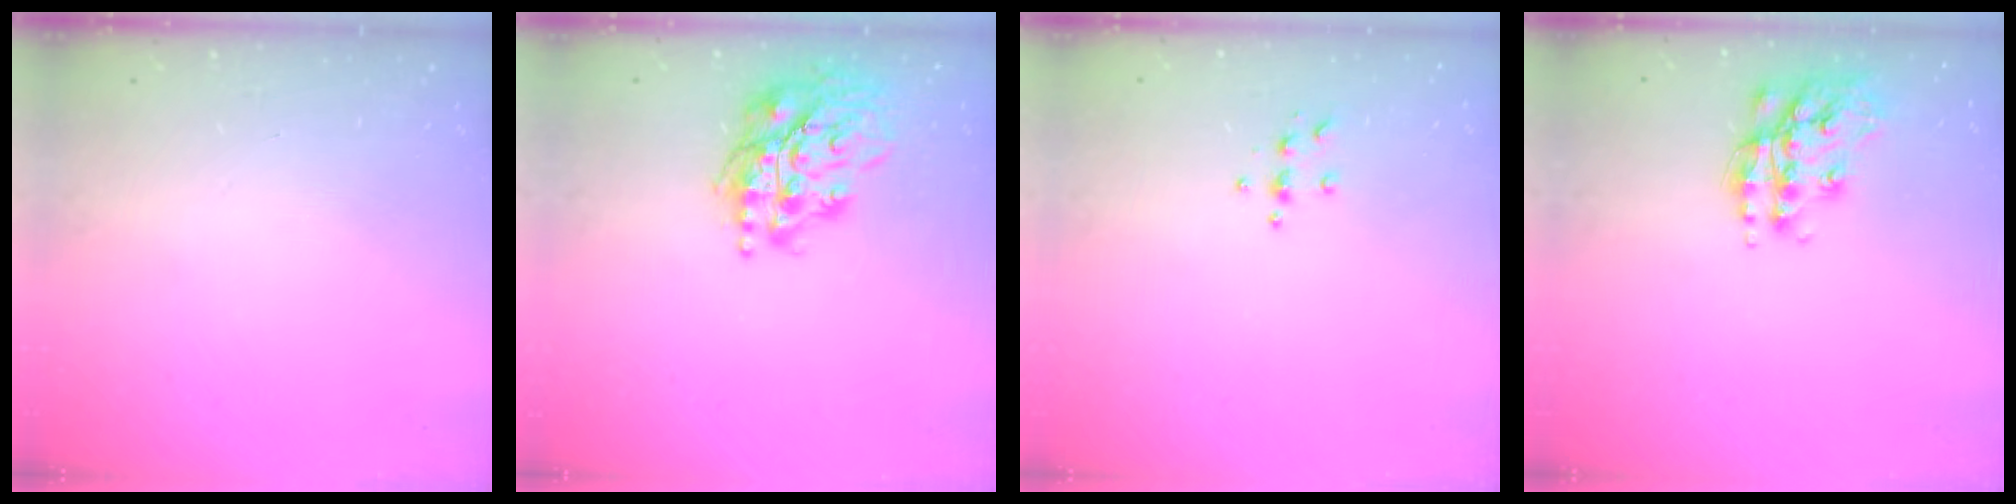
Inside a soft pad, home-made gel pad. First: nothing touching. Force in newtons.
{"total": 18.3, "press": 18.1, "slide": 2.6}
{"total": 3.8, "press": 3.8, "slide": 0.4}
{"total": 15.9, "press": 15.9, "slide": 0.9}